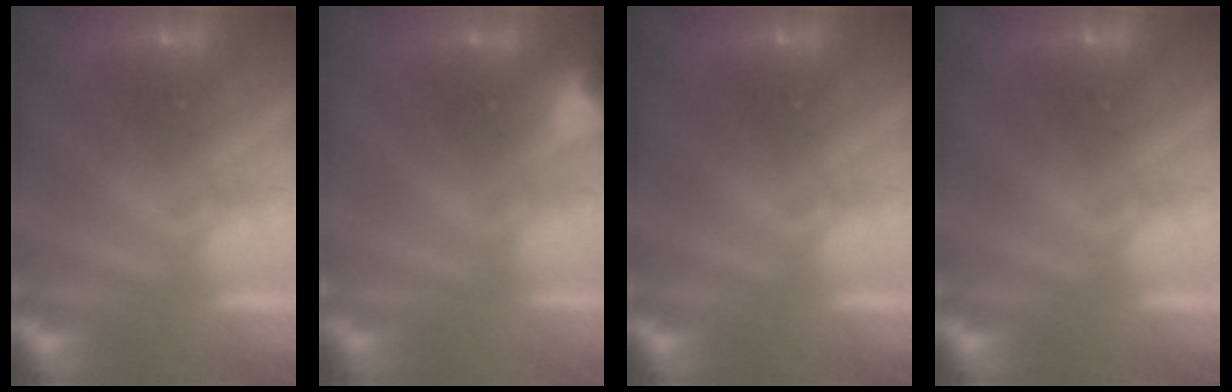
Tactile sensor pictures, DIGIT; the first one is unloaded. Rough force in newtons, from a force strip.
{"total": 3.0}
{"total": 0.0}
{"total": 0.0}